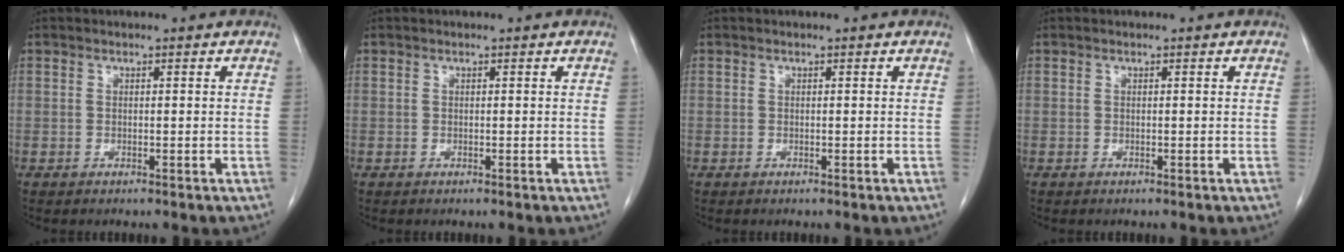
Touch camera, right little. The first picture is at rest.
{"total": 0.0}
{"total": 0.0}
{"total": 0.0}